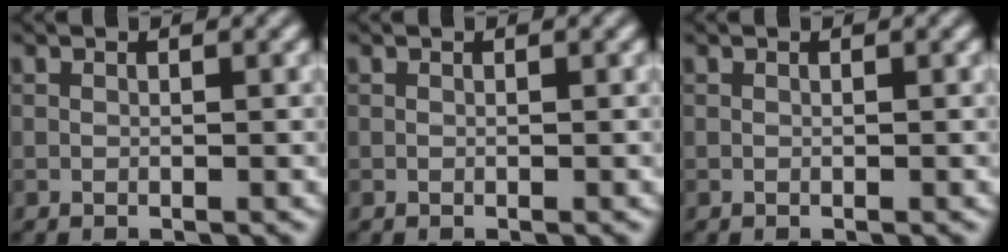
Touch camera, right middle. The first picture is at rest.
{"total": 0.0}
{"total": 0.0}